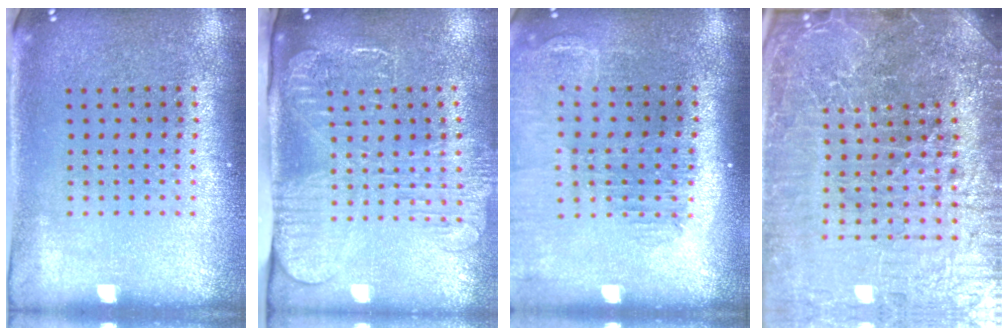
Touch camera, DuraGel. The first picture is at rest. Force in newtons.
{"total": 2.7, "press": 2.1, "slide": 1.7}
{"total": 1.4, "press": 1.4, "slide": 0.1}
{"total": 7.1, "press": 6.3, "slide": 3.5}